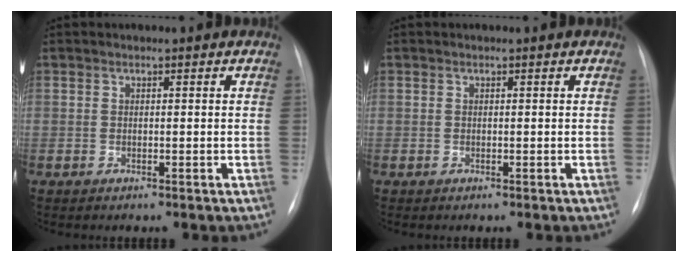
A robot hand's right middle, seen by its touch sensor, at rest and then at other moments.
{"total": 0.0}